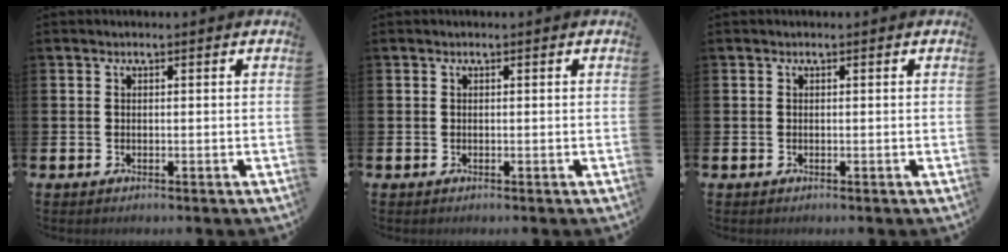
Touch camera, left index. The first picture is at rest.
{"total": 0.0}
{"total": 0.0}